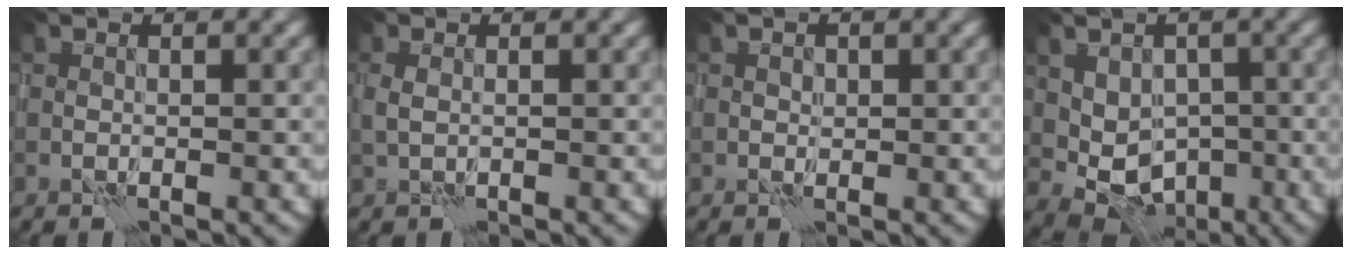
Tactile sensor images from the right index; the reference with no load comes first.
{"total": 1.1, "force": [0.0, 0.9, 0.7], "torque": [-0.015, 0.001, -0.001]}
{"total": 0.8, "force": [0.1, 0.8, 0.2], "torque": [-0.001, -0.001, 0.002]}
{"total": 5.8, "force": [-0.3, 4.6, 3.6], "torque": [-0.054, -0.004, 0.008]}